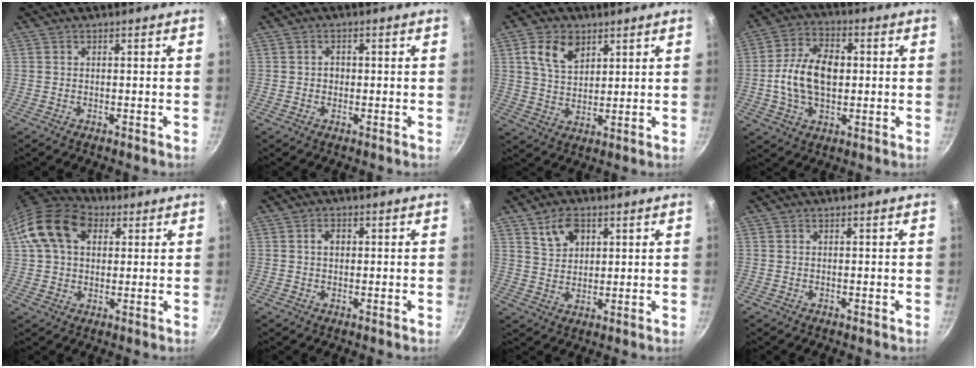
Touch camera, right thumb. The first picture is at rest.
{"total": 1.7, "force": [0.0, 1.5, 0.9], "torque": [-0.008, 0.002, -0.003]}
{"total": 8.3, "force": [3.8, 5.4, 5.0], "torque": [-0.074, -0.012, 0.073]}
{"total": 12.7, "force": [0.1, 8.1, 9.7], "torque": [-0.161, 0.018, -0.007]}
{"total": 15.2, "force": [4.8, 10.7, 9.7], "torque": [-0.163, 0.020, 0.071]}
{"total": 4.1, "force": [0.7, 3.0, 2.6], "torque": [-0.026, 0.009, 0.007]}
{"total": 6.4, "force": [3.2, 4.2, 3.6], "torque": [-0.044, -0.009, 0.063]}
{"total": 0.0}